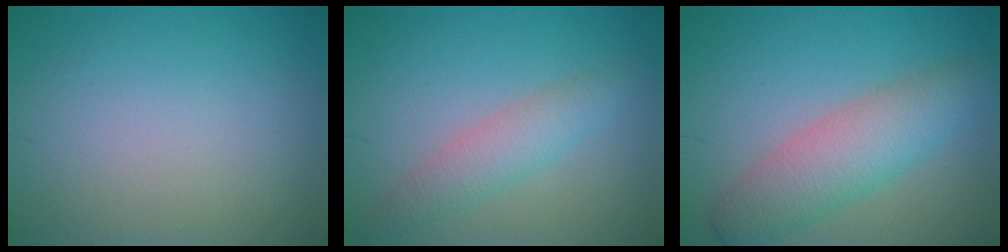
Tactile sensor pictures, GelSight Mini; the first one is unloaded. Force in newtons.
{"total": 2.9, "press": 2.9, "slide": 0.1}
{"total": 5.4, "press": 5.4, "slide": 0.2}